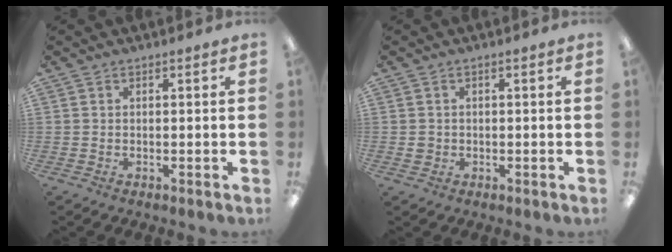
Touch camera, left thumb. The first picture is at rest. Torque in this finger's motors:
{"motor_torque": [-0.23, 0.12, -0.42, 0.32, 0.00]}